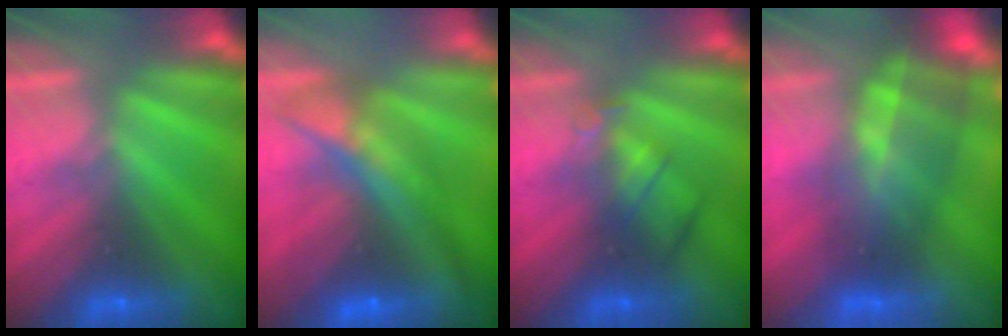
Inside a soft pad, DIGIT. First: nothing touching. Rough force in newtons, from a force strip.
{"total": 11.3}
{"total": 2.4}
{"total": 5.6}